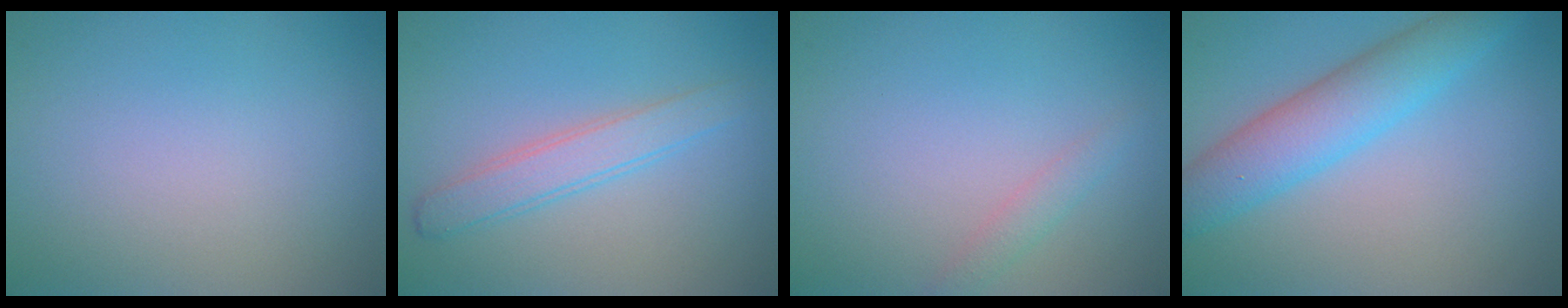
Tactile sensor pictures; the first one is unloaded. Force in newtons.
{"total": 2.6, "press": 2.6, "slide": 0.2}
{"total": 1.2, "press": 1.2, "slide": 0.1}
{"total": 5.2, "press": 5.2, "slide": 0.1}